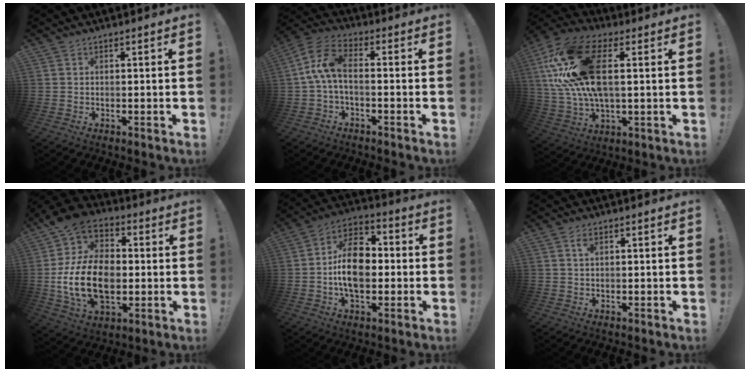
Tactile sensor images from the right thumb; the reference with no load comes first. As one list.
[{"total": 8.9, "force": [0.1, 4.0, 7.9], "torque": [-0.165, -0.001, 0.002]}, {"total": 23.0, "force": [5.2, 12.1, 18.8], "torque": [-0.362, -0.008, 0.093]}, {"total": 22.3, "force": [-0.9, 15.0, 16.5], "torque": [-0.327, 0.010, -0.003]}, {"total": 15.2, "force": [-1.3, 10.1, 11.2], "torque": [-0.199, 0.016, -0.030]}, {"total": 2.0, "force": [1.1, 1.6, 0.7], "torque": [0.008, -0.009, 0.015]}]